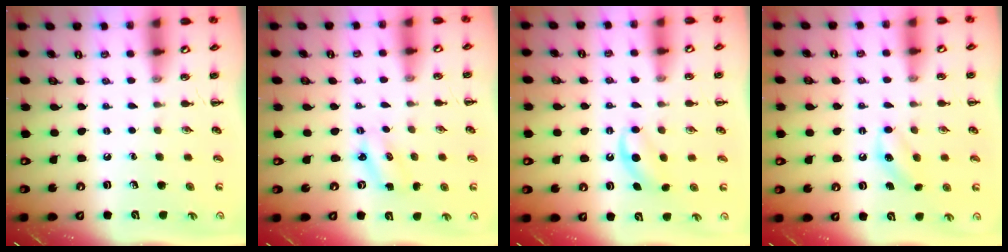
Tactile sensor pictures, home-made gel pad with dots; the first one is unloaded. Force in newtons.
{"total": 2.2, "press": 2.1, "slide": 0.6}
{"total": 4.7, "press": 4.5, "slide": 1.2}
{"total": 5.7, "press": 5.4, "slide": 1.6}